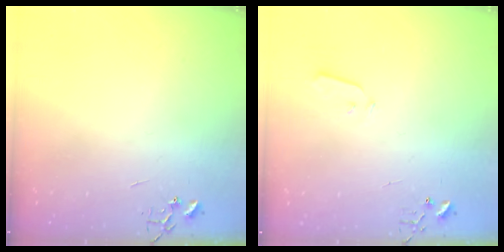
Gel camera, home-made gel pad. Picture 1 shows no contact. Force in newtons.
{"total": 3.0, "press": 2.9, "slide": 0.7}